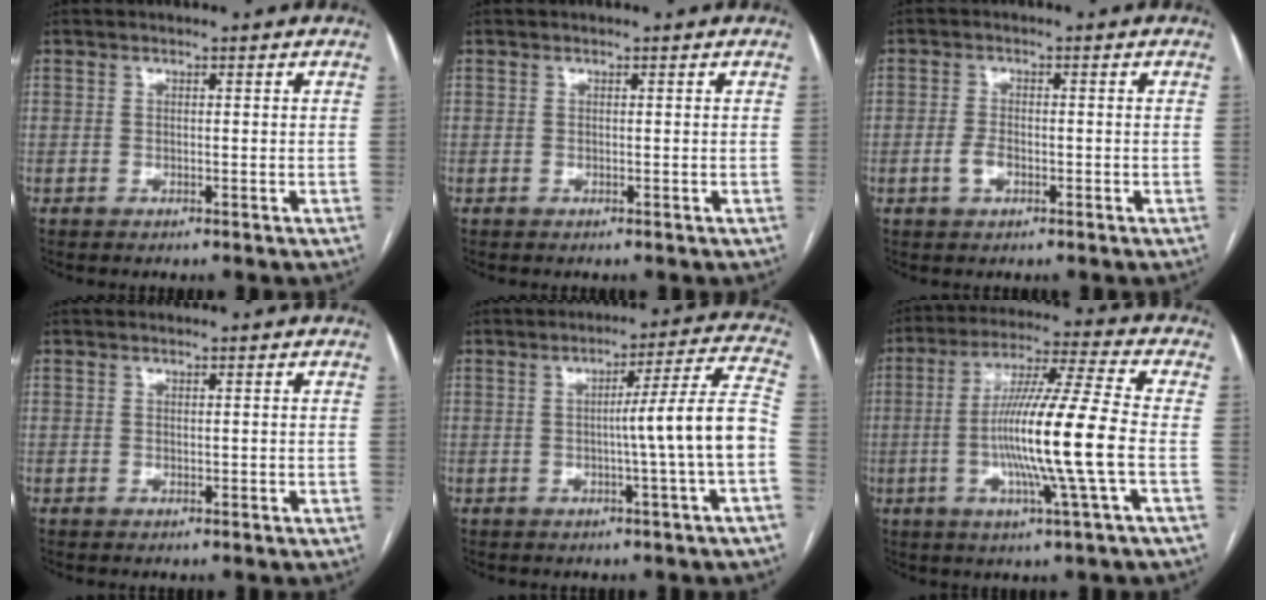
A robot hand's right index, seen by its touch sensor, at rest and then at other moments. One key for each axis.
{"total": 0.0}
{"total": 2.6, "fx": -1.0, "fy": 1.3, "fz": 2.0, "tx": -0.043, "ty": 0.004, "tz": -0.017}
{"total": 0.0}
{"total": 10.0, "fx": -1.9, "fy": -1.8, "fz": 9.7, "tx": -0.134, "ty": 0.014, "tz": -0.026}
{"total": 14.6, "fx": -2.7, "fy": -1.4, "fz": 14.2, "tx": -0.260, "ty": -0.005, "tz": -0.055}